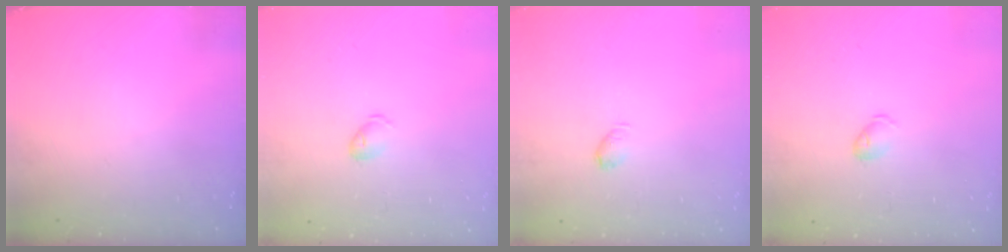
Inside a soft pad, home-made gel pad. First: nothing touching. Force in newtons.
{"total": 5.4, "press": 5.3, "slide": 0.9}
{"total": 3.2, "press": 3.1, "slide": 0.6}
{"total": 5.4, "press": 5.3, "slide": 0.9}